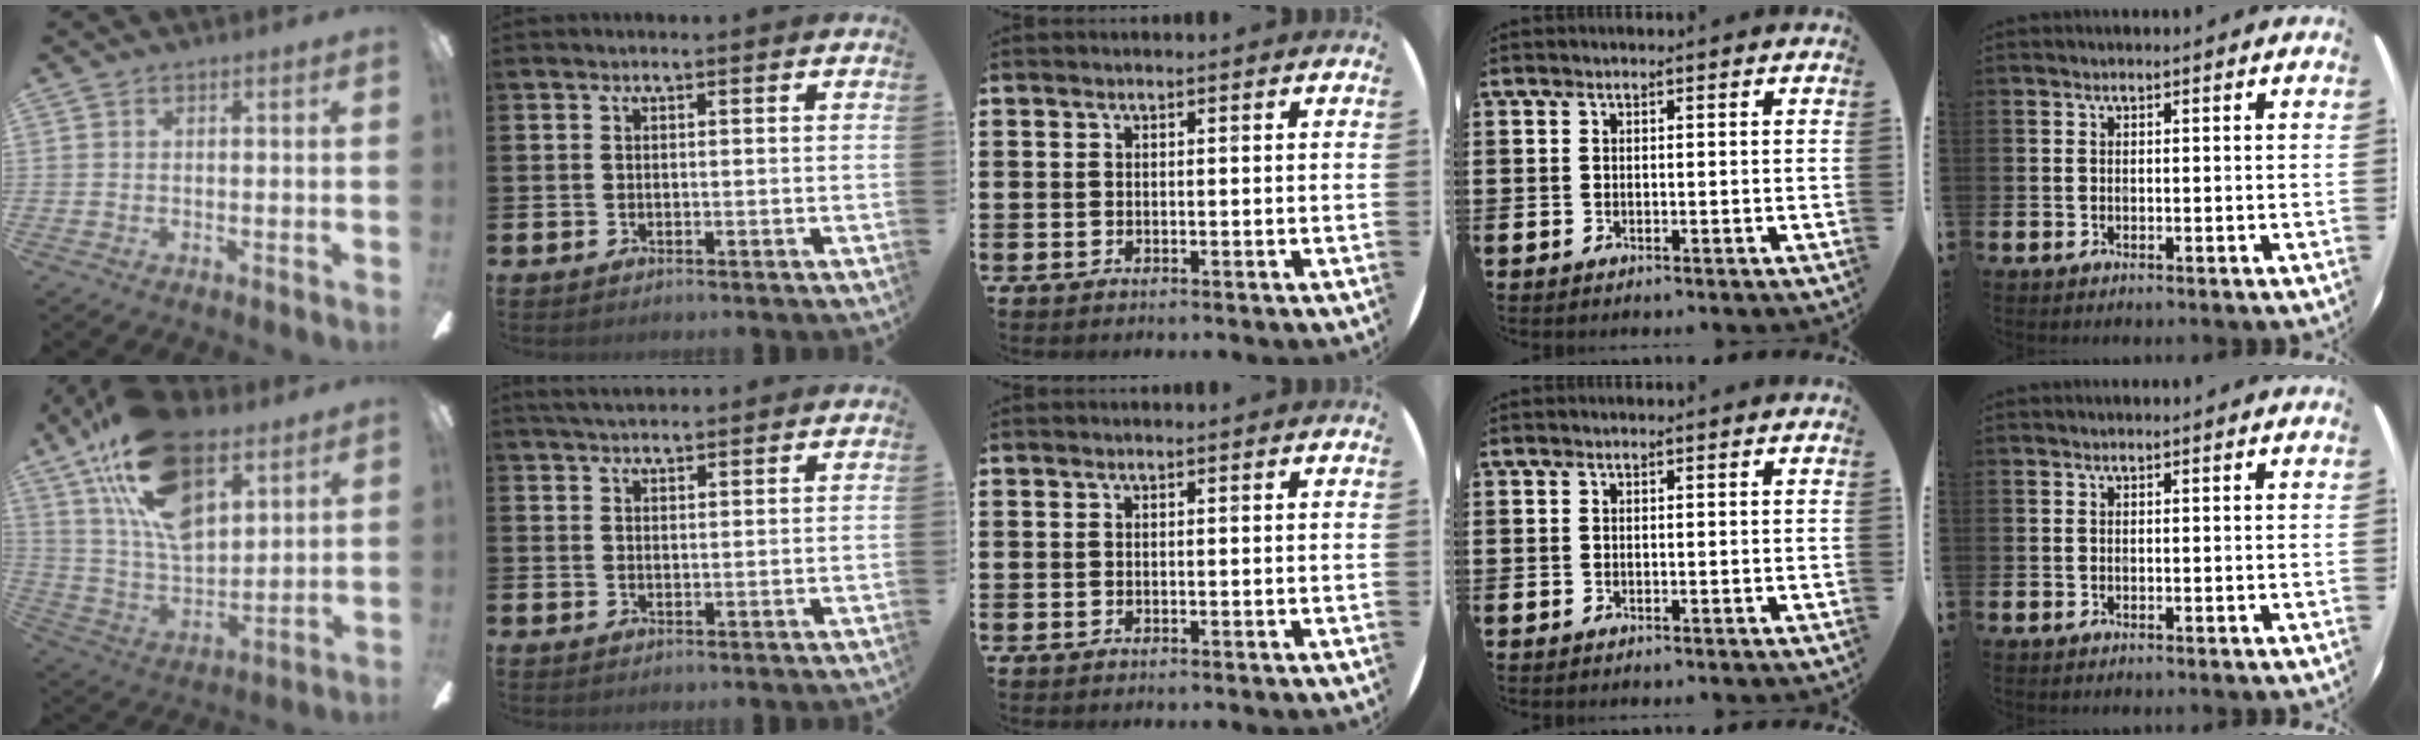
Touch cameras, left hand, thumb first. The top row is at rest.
{"thumb": {"total": 22.6, "force": [12.6, 11.6, 14.7], "torque": [-0.282, -0.048, 0.227]}, "index": {"total": 3.1, "force": [3.0, 0.5, 0.5], "torque": [-0.015, -0.007, 0.055]}}